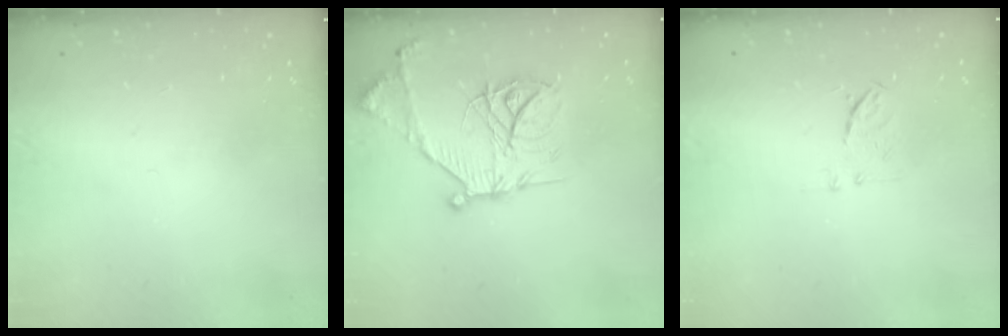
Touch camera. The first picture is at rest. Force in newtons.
{"total": 19.2, "press": 19.1, "slide": 1.7}
{"total": 5.8, "press": 5.7, "slide": 1.1}